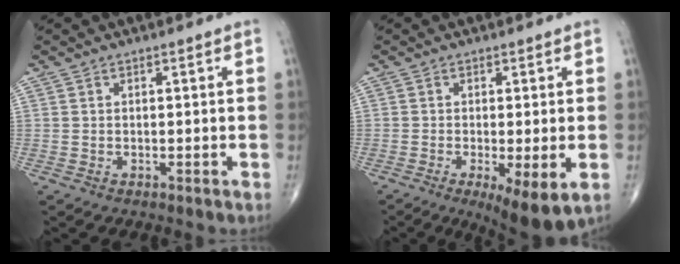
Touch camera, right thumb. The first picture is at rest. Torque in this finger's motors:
{"motor_torque": [0.05, 0.91, 0.15, -0.17, 0.07]}